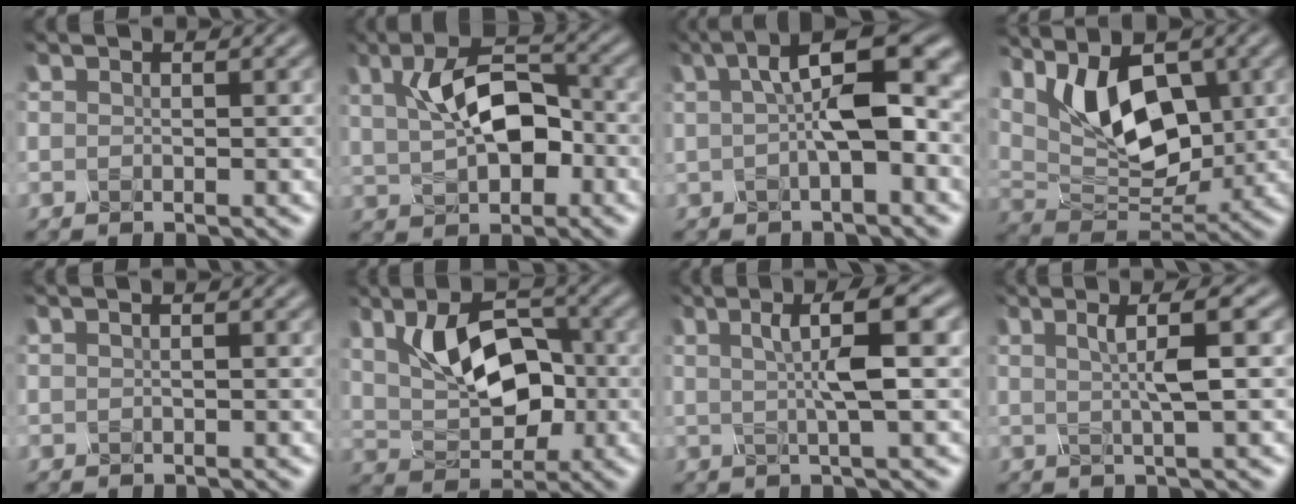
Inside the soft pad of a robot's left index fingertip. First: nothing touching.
{"total": 6.5, "force": [0.0, 3.7, 5.3], "torque": [-0.090, 0.015, -0.003]}
{"total": 6.8, "force": [0.6, 2.3, 6.4], "torque": [-0.103, 0.018, 0.003]}
{"total": 8.9, "force": [2.3, 4.7, 7.2], "torque": [-0.118, -0.005, 0.034]}
{"total": 0.6, "force": [0.2, 0.3, 0.5], "torque": [-0.001, -0.002, 0.001]}
{"total": 6.9, "force": [0.8, 4.2, 5.4], "torque": [-0.088, 0.003, 0.009]}
{"total": 5.1, "force": [0.8, 1.0, 5.0], "torque": [-0.068, 0.010, 0.010]}
{"total": 3.6, "force": [0.7, 0.6, 3.5], "torque": [-0.046, 0.008, 0.009]}